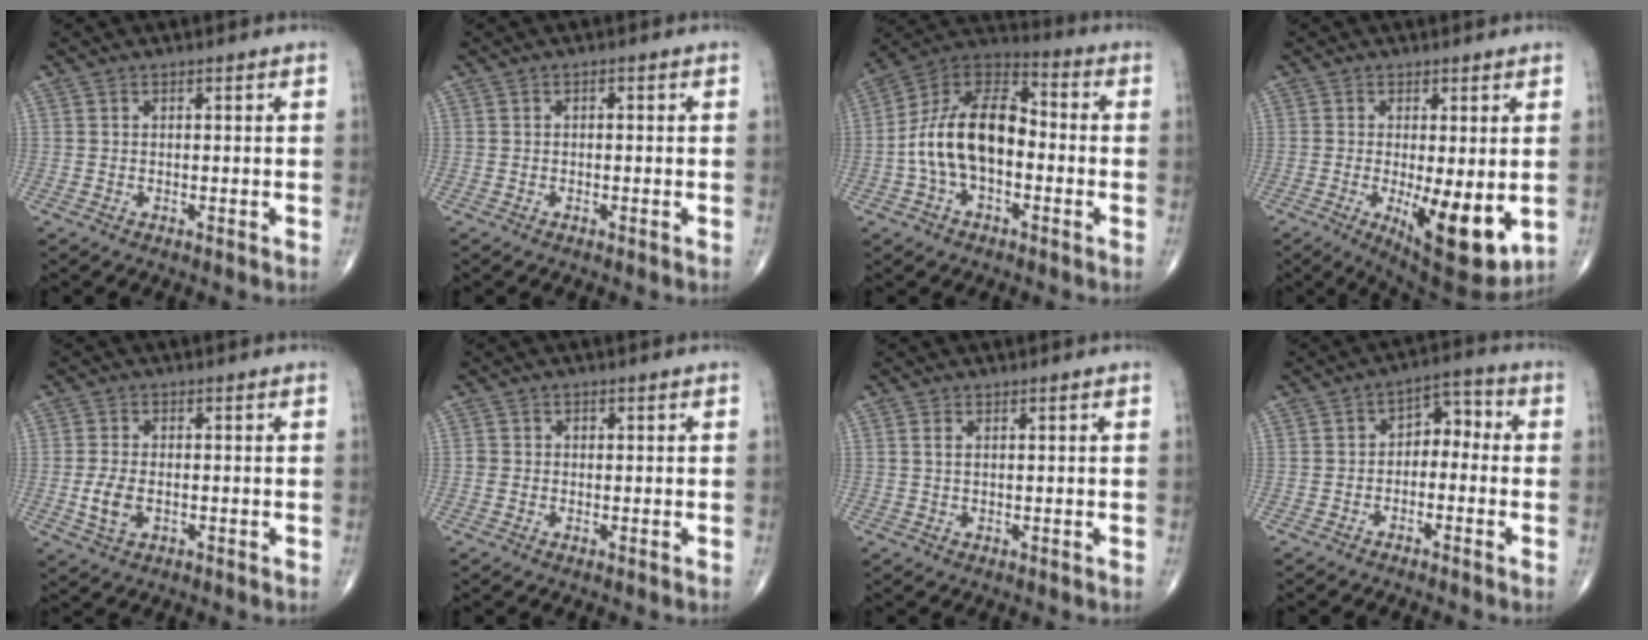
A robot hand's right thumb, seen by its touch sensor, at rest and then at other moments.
{"total": 0.5, "force": [0.0, 0.4, 0.4], "torque": [-0.003, 0.001, -0.003]}
{"total": 15.9, "force": [-2.2, 9.1, 12.8], "torque": [-0.223, 0.047, -0.050]}
{"total": 12.6, "force": [-2.4, 4.2, 11.6], "torque": [-0.165, -0.028, -0.024]}
{"total": 4.6, "force": [-1.0, 2.7, 3.6], "torque": [-0.076, 0.002, -0.016]}
{"total": 1.3, "force": [0.0, 1.2, 0.4], "torque": [-0.002, 0.005, 0.000]}
{"total": 1.0, "force": [0.4, 0.4, 0.9], "torque": [-0.021, 0.006, 0.012]}
{"total": 5.8, "force": [-1.1, 4.0, 4.1], "torque": [-0.033, 0.040, -0.032]}